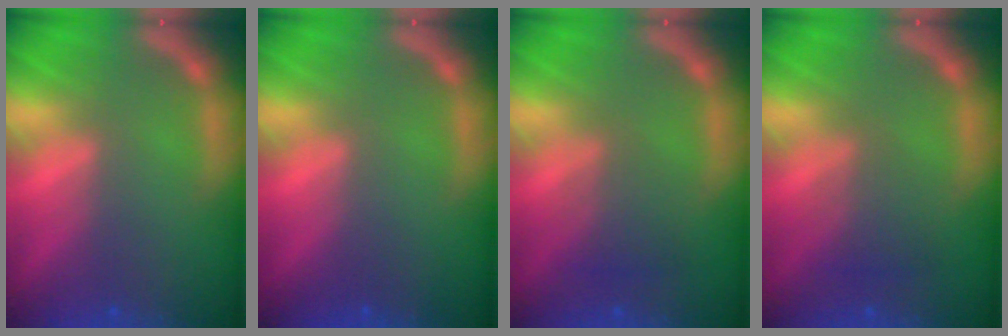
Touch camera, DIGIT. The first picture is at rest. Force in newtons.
{"total": 0.0}
{"total": 2.5}
{"total": 2.5}